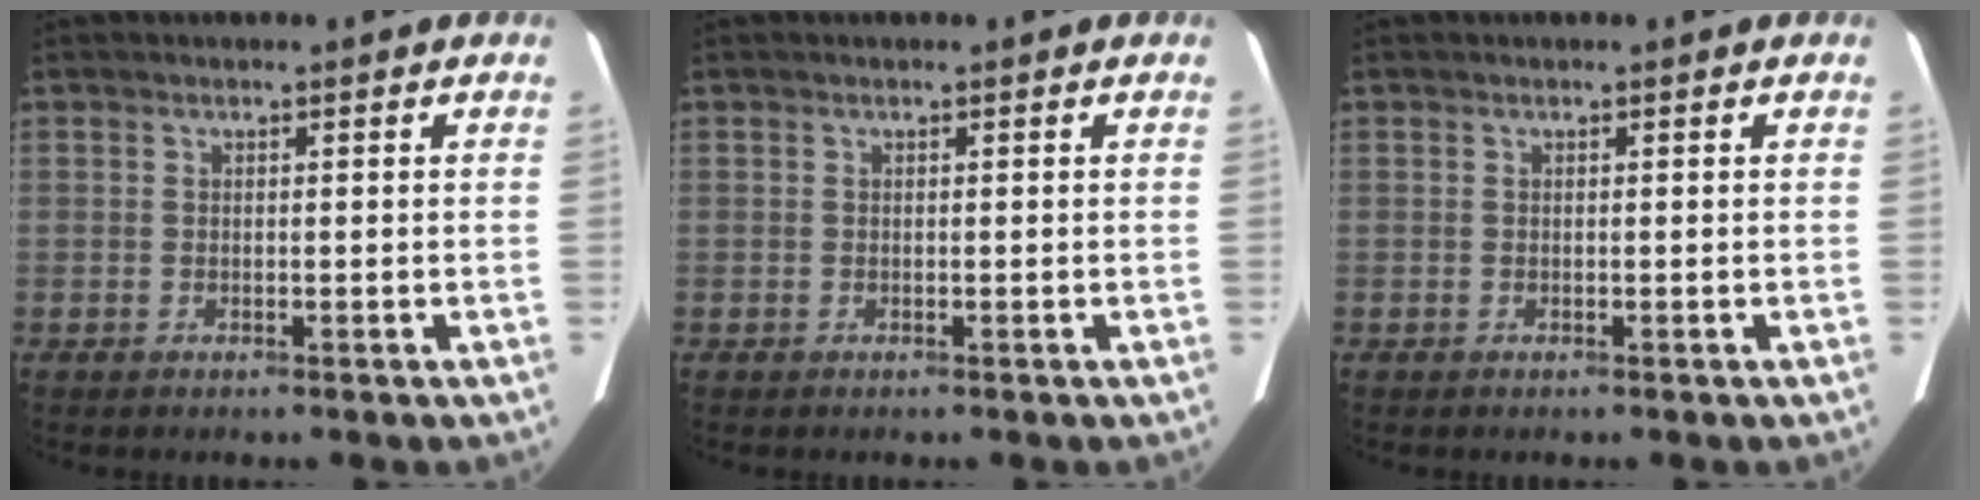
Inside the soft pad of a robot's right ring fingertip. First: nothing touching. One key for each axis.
{"total": 0.0}
{"total": 0.0}